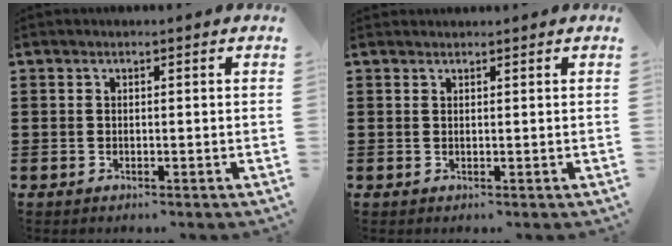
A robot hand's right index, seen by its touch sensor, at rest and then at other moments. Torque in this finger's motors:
{"motor_torque": [-0.28, 0.69, -0.50, -0.05]}